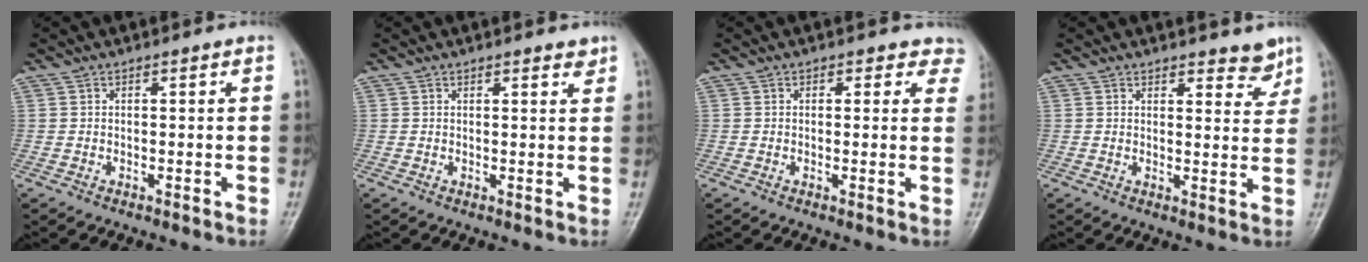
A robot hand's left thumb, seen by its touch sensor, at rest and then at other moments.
{"total": 1.8, "force": [1.4, 0.7, 0.9], "torque": [-0.003, -0.007, 0.015]}
{"total": 4.2, "force": [3.0, 2.7, 0.9], "torque": [0.035, -0.009, 0.015]}
{"total": 4.3, "force": [3.4, 1.8, 1.9], "torque": [0.003, -0.023, 0.043]}